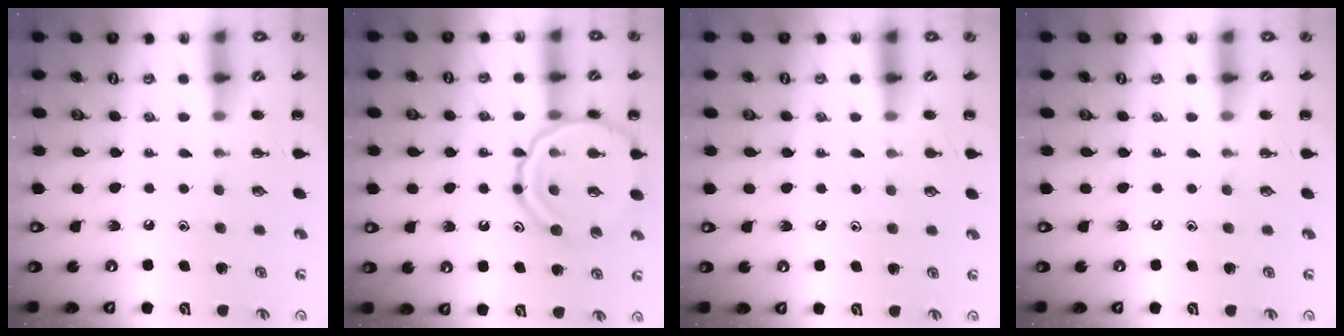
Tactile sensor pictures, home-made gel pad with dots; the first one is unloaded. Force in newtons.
{"total": 16.0, "press": 16.0, "slide": 1.3}
{"total": 4.5, "press": 4.3, "slide": 1.3}
{"total": 0.0}